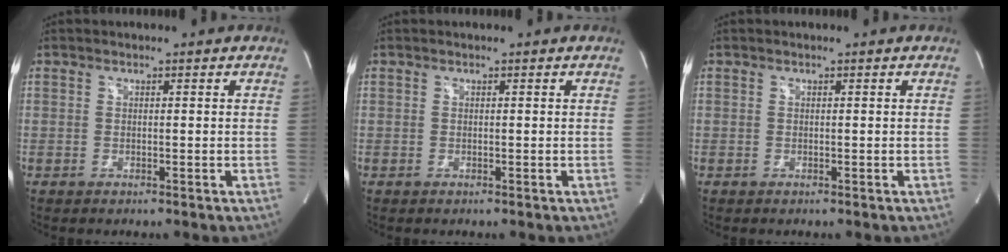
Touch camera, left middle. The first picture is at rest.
{"total": 0.0}
{"total": 0.0}